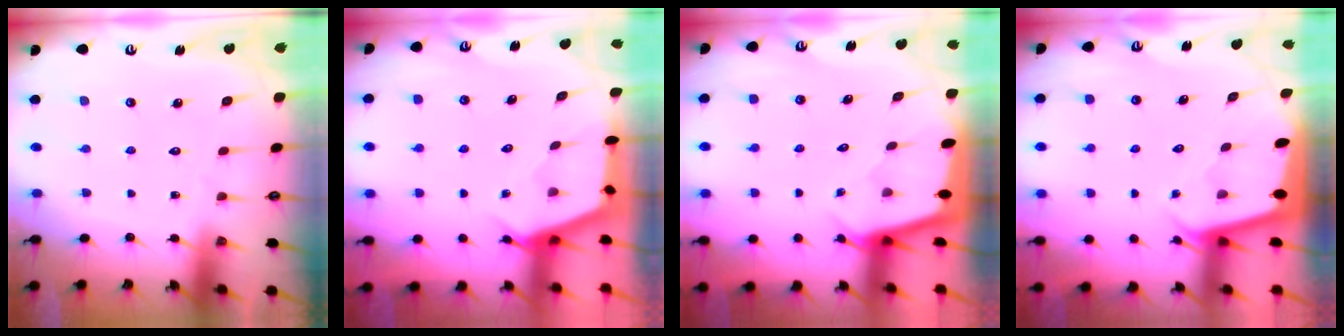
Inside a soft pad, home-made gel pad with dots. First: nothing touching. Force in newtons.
{"total": 3.1, "press": 3.1, "slide": 0.3}
{"total": 2.1, "press": 2.1, "slide": 0.1}
{"total": 1.8, "press": 1.8, "slide": 0.1}